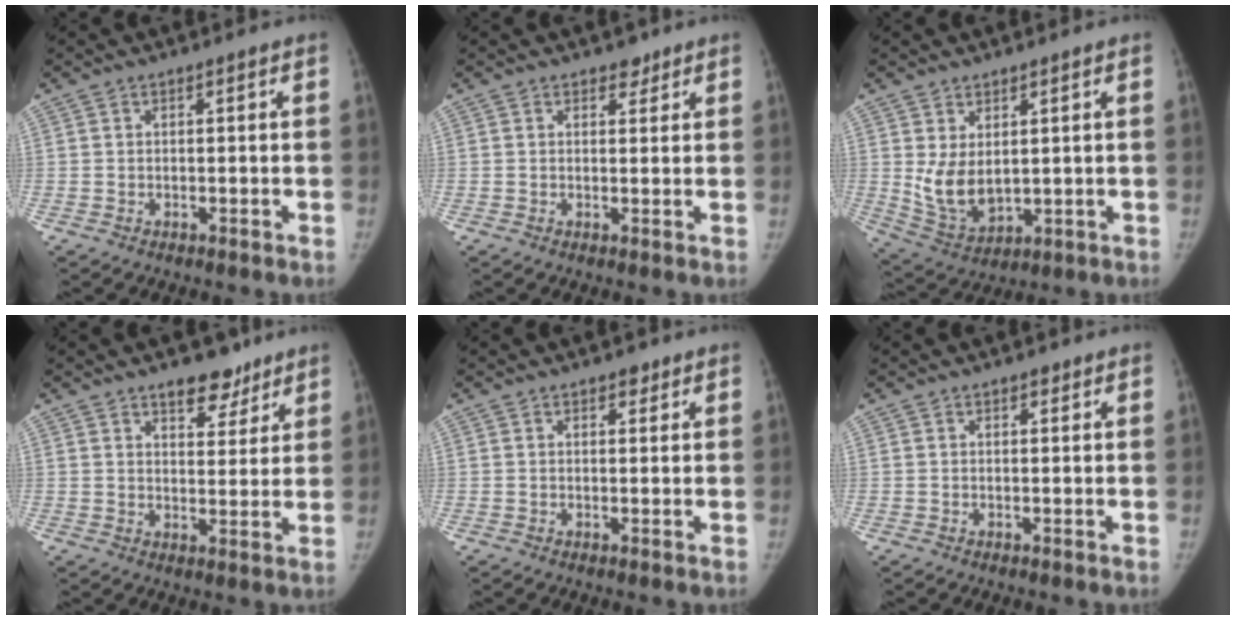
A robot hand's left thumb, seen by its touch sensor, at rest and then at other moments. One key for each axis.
{"total": 2.2, "fx": 1.6, "fy": 1.3, "fz": 0.7, "tx": 0.006, "ty": -0.009, "tz": 0.020}
{"total": 8.1, "fx": 1.7, "fy": 5.0, "fz": 6.2, "tx": -0.105, "ty": -0.024, "tz": 0.054}
{"total": 7.4, "fx": 5.3, "fy": 3.8, "fz": 3.5, "tx": -0.016, "ty": -0.031, "tz": 0.078}
{"total": 2.2, "fx": 1.5, "fy": 1.2, "fz": 1.2, "tx": -0.003, "ty": -0.007, "tz": 0.018}
{"total": 1.5, "fx": 1.0, "fy": 0.8, "fz": 0.8, "tx": -0.005, "ty": -0.004, "tz": 0.011}